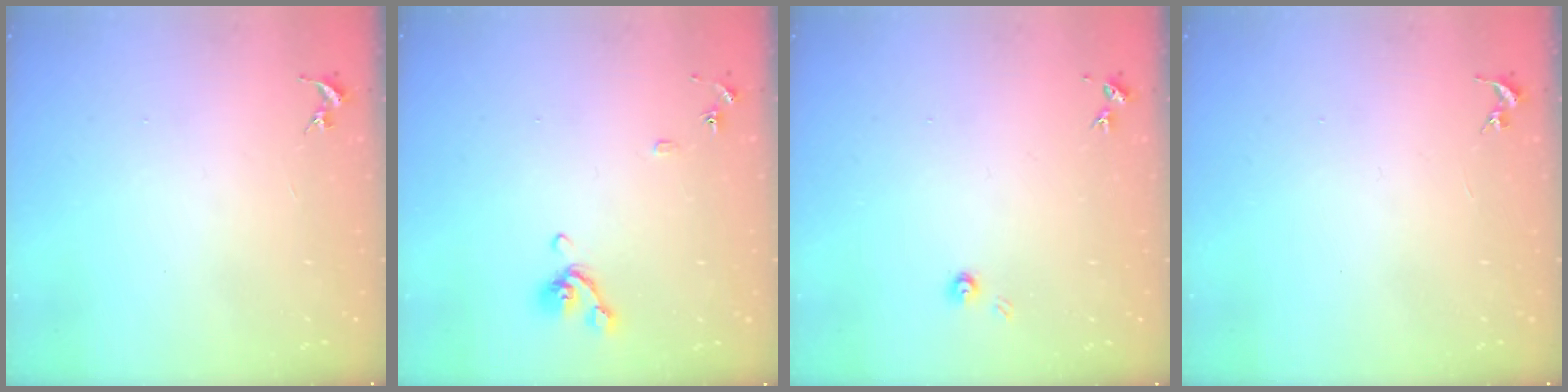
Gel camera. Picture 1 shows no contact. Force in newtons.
{"total": 8.5, "press": 8.4, "slide": 1.4}
{"total": 3.5, "press": 3.5, "slide": 0.3}
{"total": 0.0}